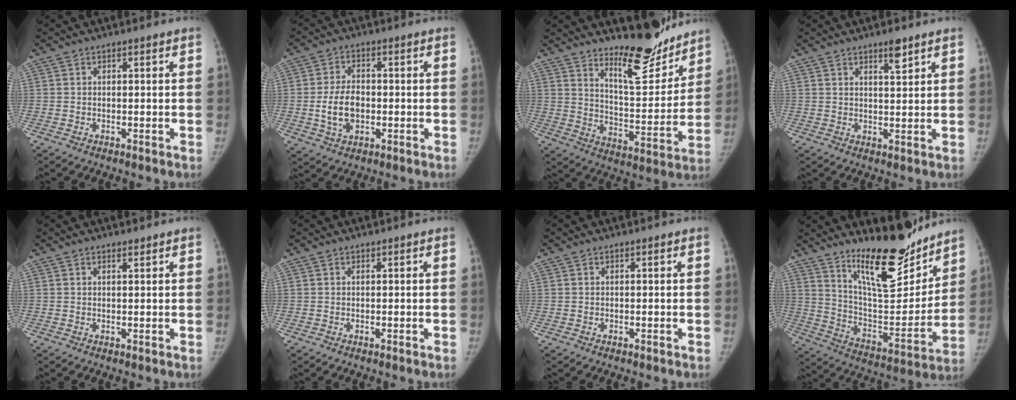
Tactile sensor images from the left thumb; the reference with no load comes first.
{"total": 7.2, "force": [-1.2, 4.8, 5.3], "torque": [-0.088, 0.008, -0.018]}
{"total": 14.1, "force": [11.8, 3.8, 6.8], "torque": [-0.058, -0.104, 0.190]}
{"total": 3.4, "force": [2.4, 0.8, 2.3], "torque": [-0.029, -0.017, 0.038]}
{"total": 0.8, "force": [0.7, 0.2, 0.4], "torque": [-0.007, -0.005, 0.011]}
{"total": 0.0}
{"total": 0.0}
{"total": 19.9, "force": [15.4, 5.8, 11.2], "torque": [-0.123, -0.122, 0.256]}